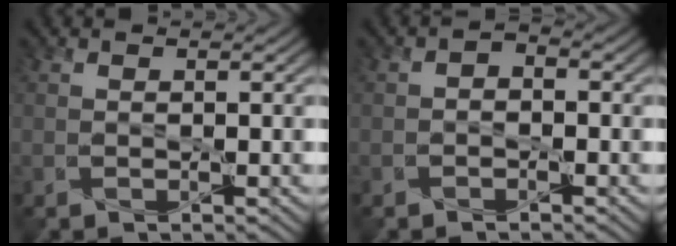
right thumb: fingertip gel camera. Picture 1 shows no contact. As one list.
[{"total": 1.5, "force": [-0.8, 1.0, 0.7], "torque": [-0.013, 0.002, -0.019]}]